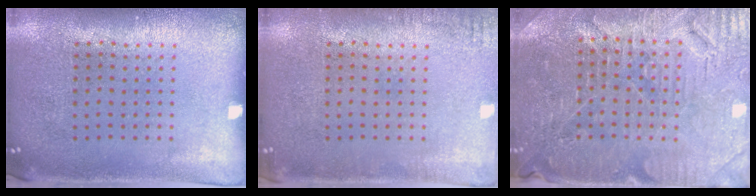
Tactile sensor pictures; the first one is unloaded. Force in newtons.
{"total": 1.4, "press": 1.4, "slide": 0.1}
{"total": 4.1, "press": 4.0, "slide": 0.9}